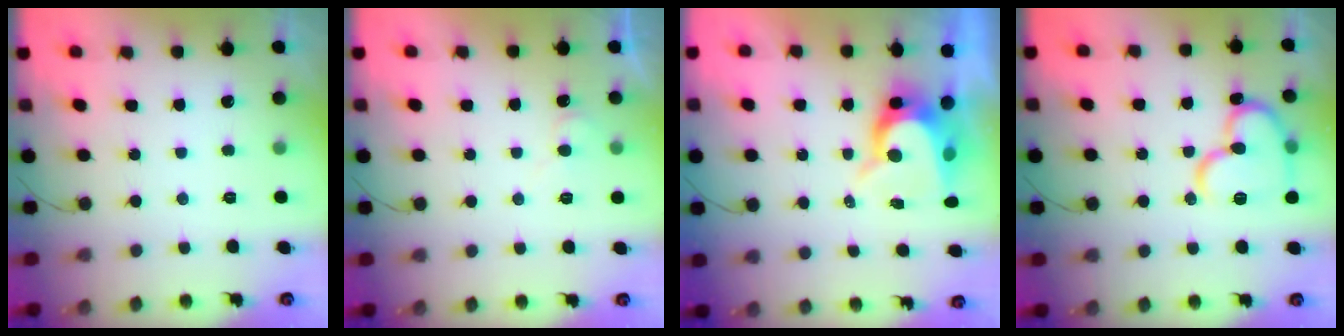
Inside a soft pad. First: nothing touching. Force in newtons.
{"total": 4.7, "press": 4.7, "slide": 0.6}
{"total": 8.6, "press": 8.5, "slide": 0.5}
{"total": 16.0, "press": 15.9, "slide": 2.2}